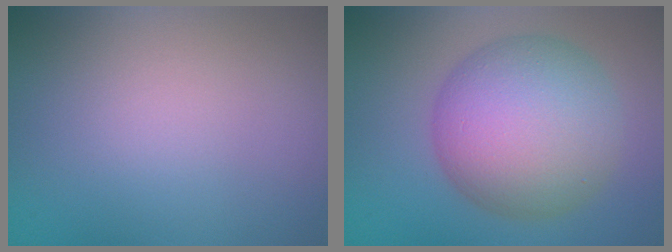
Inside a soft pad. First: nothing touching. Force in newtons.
{"total": 12.2, "press": 12.2, "slide": 0.3}